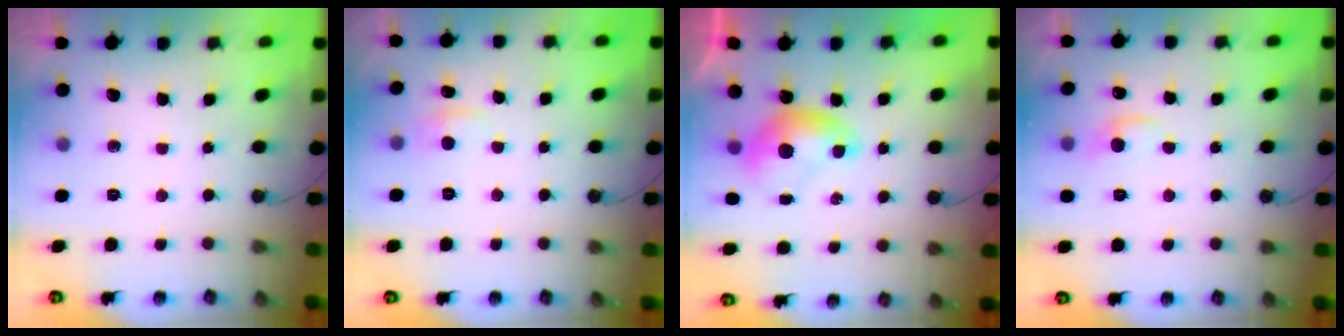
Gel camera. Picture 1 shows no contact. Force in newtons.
{"total": 0.9, "press": 0.5, "slide": 0.7}
{"total": 0.0}
{"total": 0.8, "press": 0.0, "slide": 0.8}